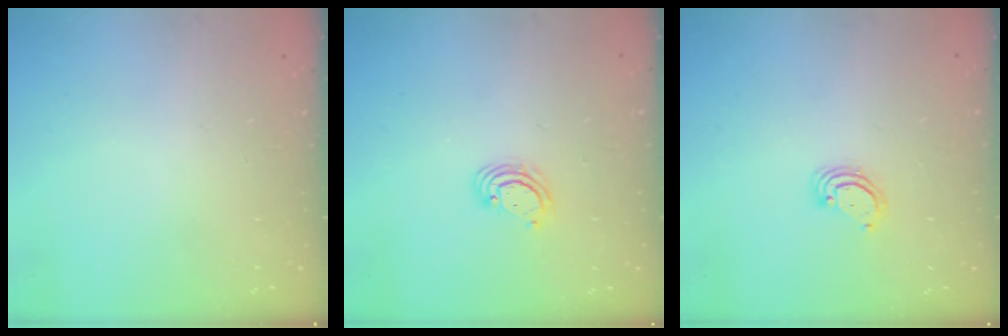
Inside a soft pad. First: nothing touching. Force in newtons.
{"total": 3.0, "press": 2.9, "slide": 0.3}
{"total": 3.1, "press": 3.0, "slide": 0.3}